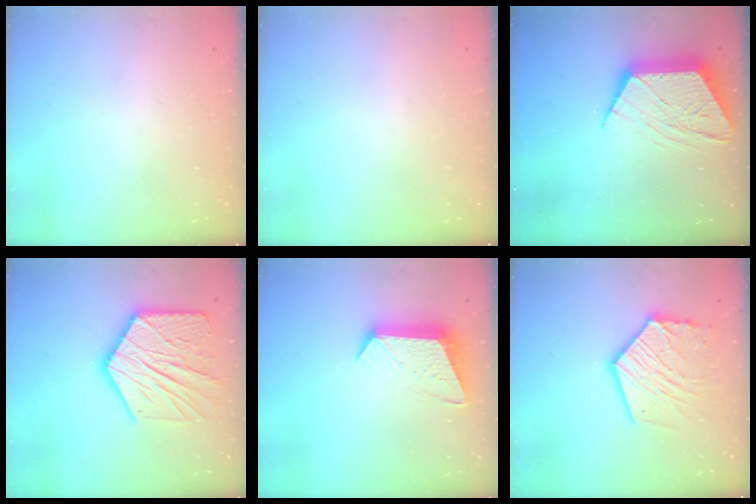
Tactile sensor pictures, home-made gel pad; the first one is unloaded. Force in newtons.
{"total": 0.0}
{"total": 15.1, "press": 15.1, "slide": 0.8}
{"total": 21.0, "press": 21.0, "slide": 1.7}
{"total": 12.2, "press": 12.1, "slide": 0.8}
{"total": 17.6, "press": 17.5, "slide": 1.7}